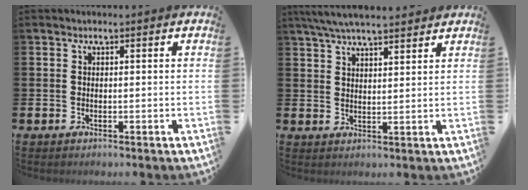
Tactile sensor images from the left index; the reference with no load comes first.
{"total": 5.7, "force": [5.3, 0.9, 1.9], "torque": [-0.052, -0.012, 0.098]}